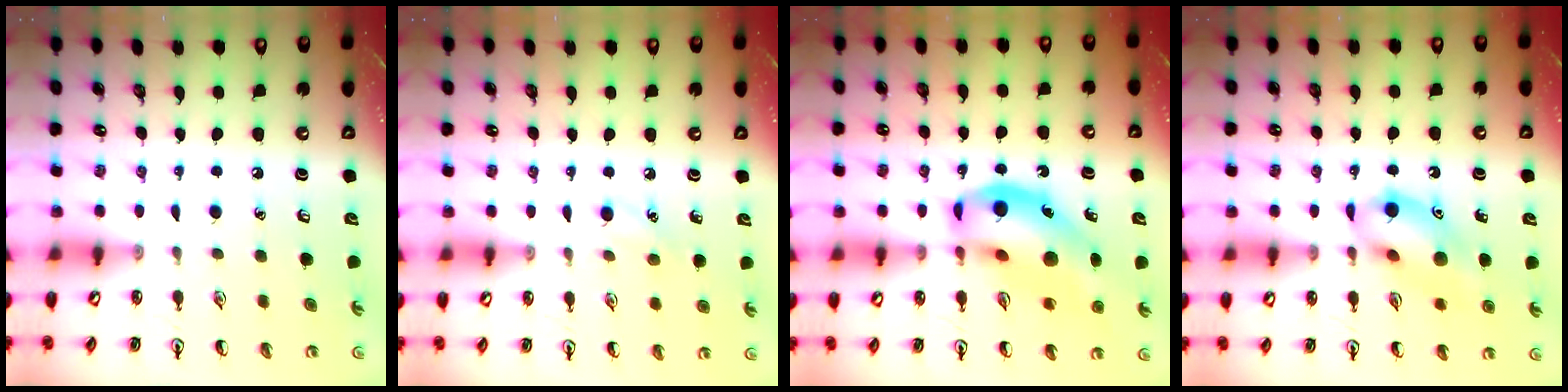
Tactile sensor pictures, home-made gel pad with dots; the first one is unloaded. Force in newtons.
{"total": 5.4, "press": 5.1, "slide": 1.6}
{"total": 17.4, "press": 16.9, "slide": 4.5}
{"total": 12.0, "press": 11.9, "slide": 1.8}